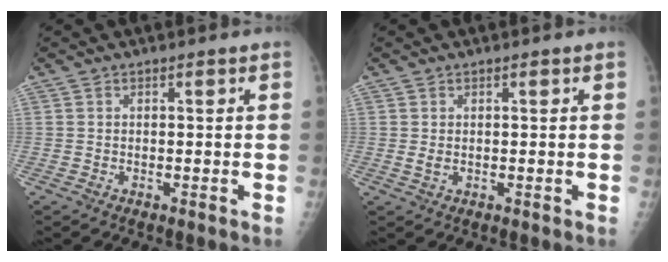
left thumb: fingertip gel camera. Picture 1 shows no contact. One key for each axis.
{"total": 1.2, "fx": 0.1, "fy": 0.8, "fz": 0.9, "tx": -0.013, "ty": -0.003, "tz": 0.008}